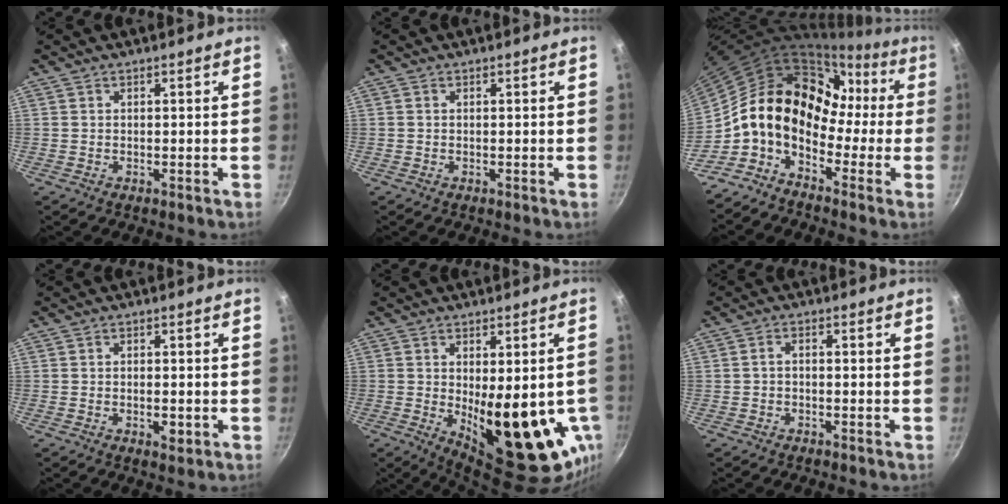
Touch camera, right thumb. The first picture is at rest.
{"total": 0.0}
{"total": 15.4, "force": [-2.5, 11.3, 10.1], "torque": [-0.135, 0.047, -0.069]}
{"total": 2.6, "force": [-0.7, 1.3, 2.2], "torque": [-0.040, -0.002, -0.011]}
{"total": 18.8, "force": [-2.6, 7.6, 17.0], "torque": [-0.202, -0.033, -0.015]}
{"total": 1.6, "force": [-0.6, 0.9, 1.2], "torque": [-0.023, 0.016, -0.013]}